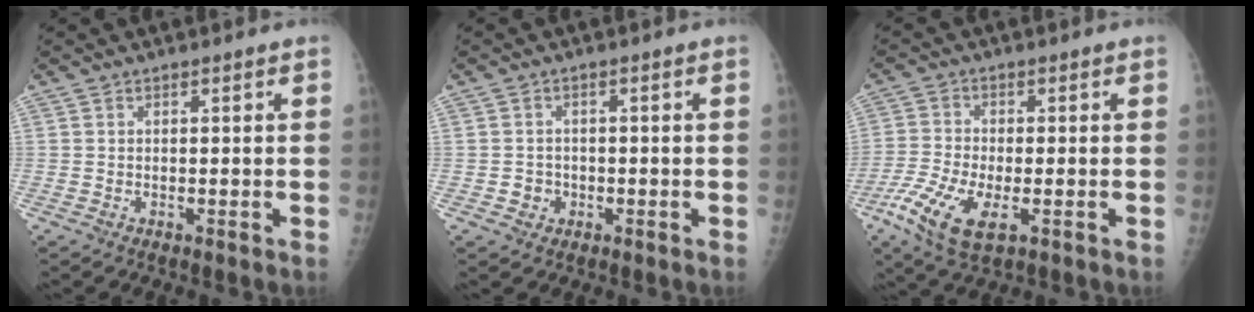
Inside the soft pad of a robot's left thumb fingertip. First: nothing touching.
{"total": 2.6, "force": [-0.7, 2.4, 0.7], "torque": [0.011, 0.009, -0.010]}
{"total": 10.5, "force": [-4.3, 4.3, 8.5], "torque": [-0.189, -0.006, -0.082]}